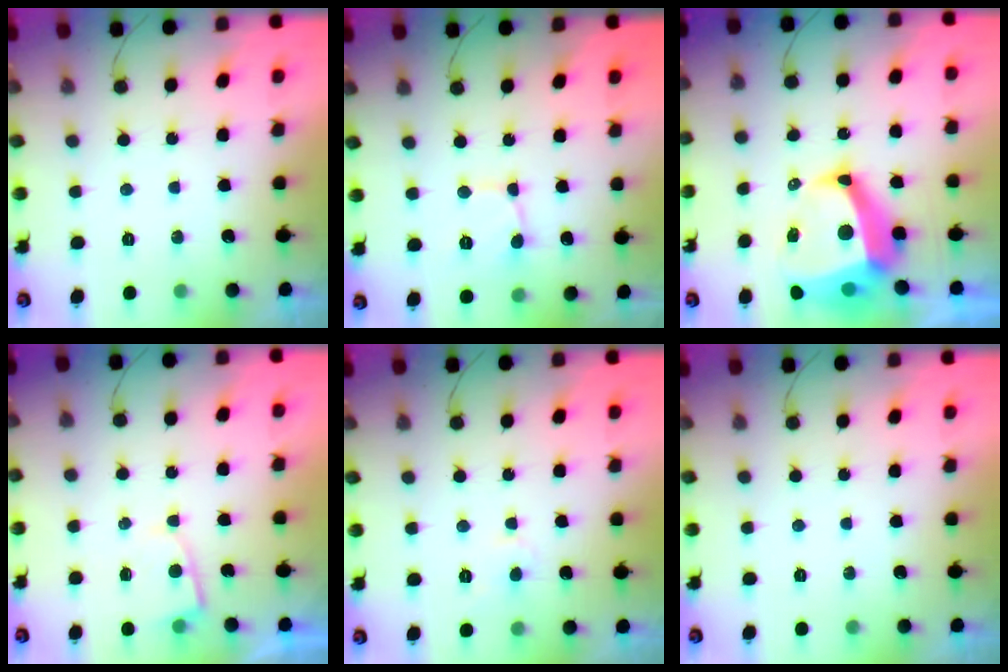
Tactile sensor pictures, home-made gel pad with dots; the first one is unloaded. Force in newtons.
{"total": 2.6, "press": 2.6, "slide": 0.2}
{"total": 15.6, "press": 15.5, "slide": 1.9}
{"total": 3.2, "press": 3.2, "slide": 0.3}
{"total": 2.5, "press": 2.5, "slide": 0.2}
{"total": 0.0}